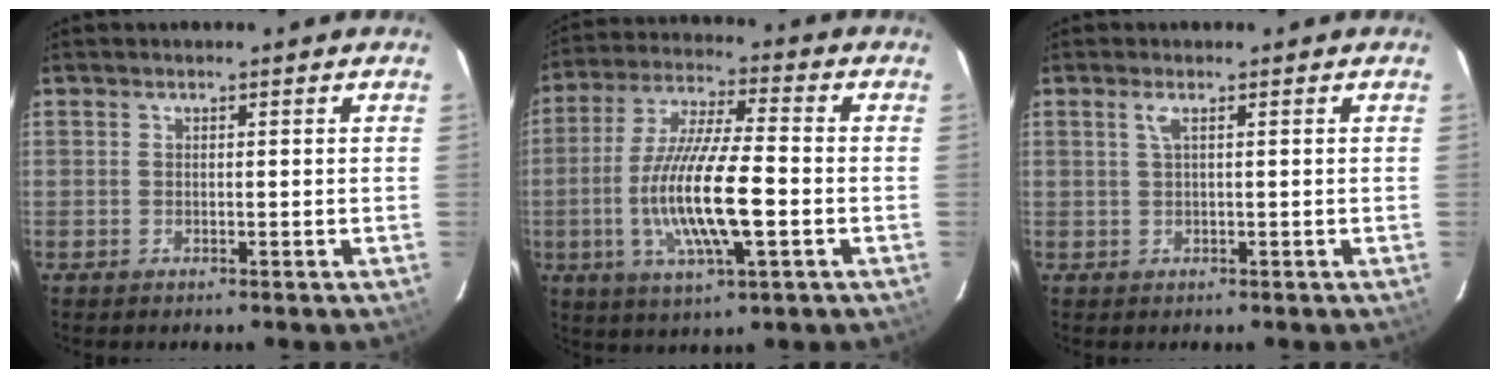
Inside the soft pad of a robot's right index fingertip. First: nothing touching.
{"total": 15.6, "force": [-3.4, 2.8, 15.0], "torque": [-0.296, -0.011, -0.063]}
{"total": 1.3, "force": [0.4, -0.3, 1.2], "torque": [-0.023, 0.003, 0.008]}